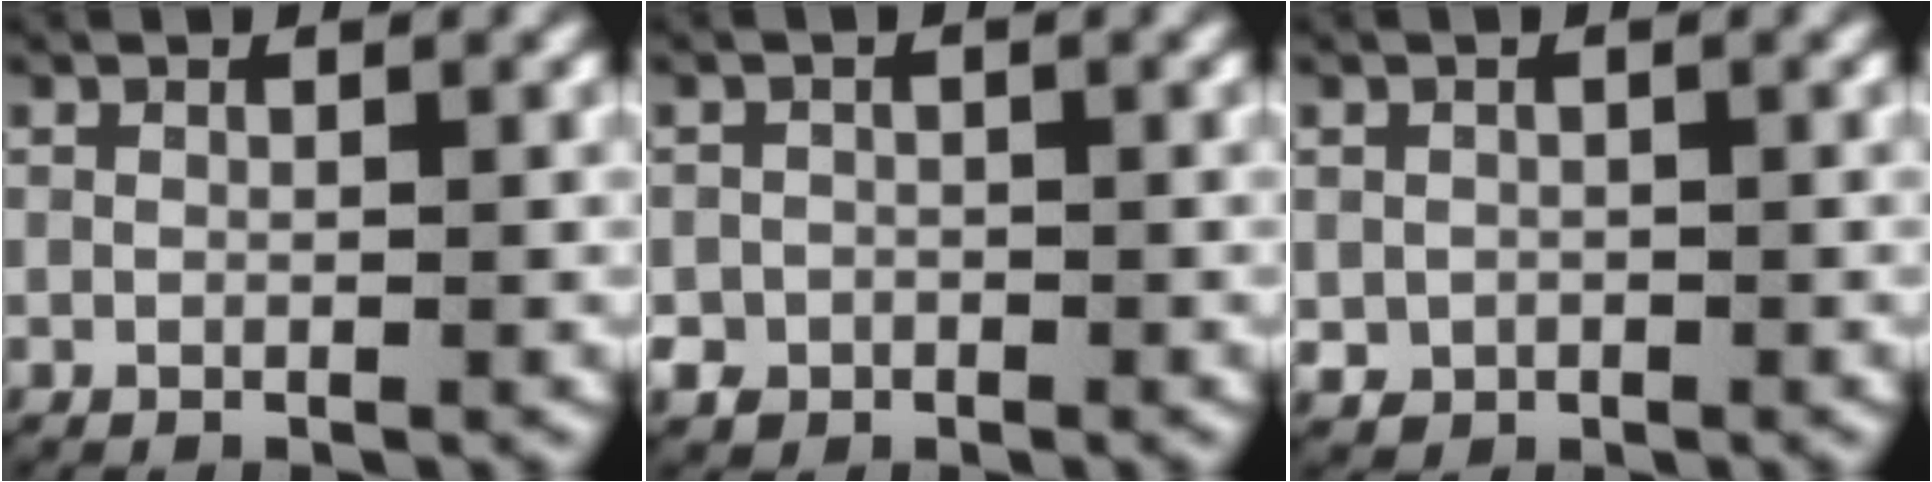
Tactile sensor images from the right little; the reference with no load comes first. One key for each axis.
{"total": 4.2, "fx": -1.8, "fy": 3.7, "fz": 0.8, "tx": -0.022, "ty": -0.016, "tz": -0.030}
{"total": 2.7, "fx": -0.6, "fy": 2.5, "fz": 0.9, "tx": -0.027, "ty": -0.013, "tz": -0.001}